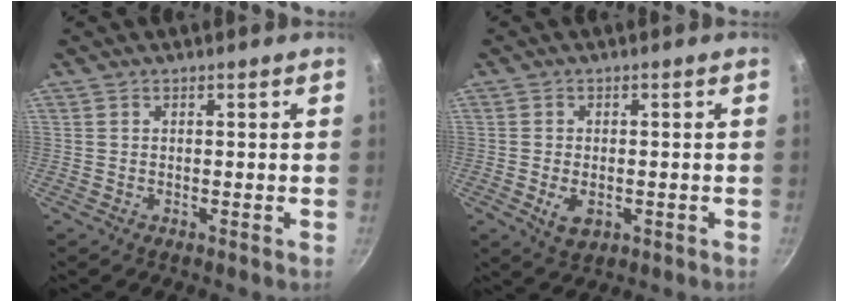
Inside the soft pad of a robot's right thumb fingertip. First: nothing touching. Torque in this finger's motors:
{"motor_torque": [-0.06, 0.18, 0.18, 0.52, 0.10]}